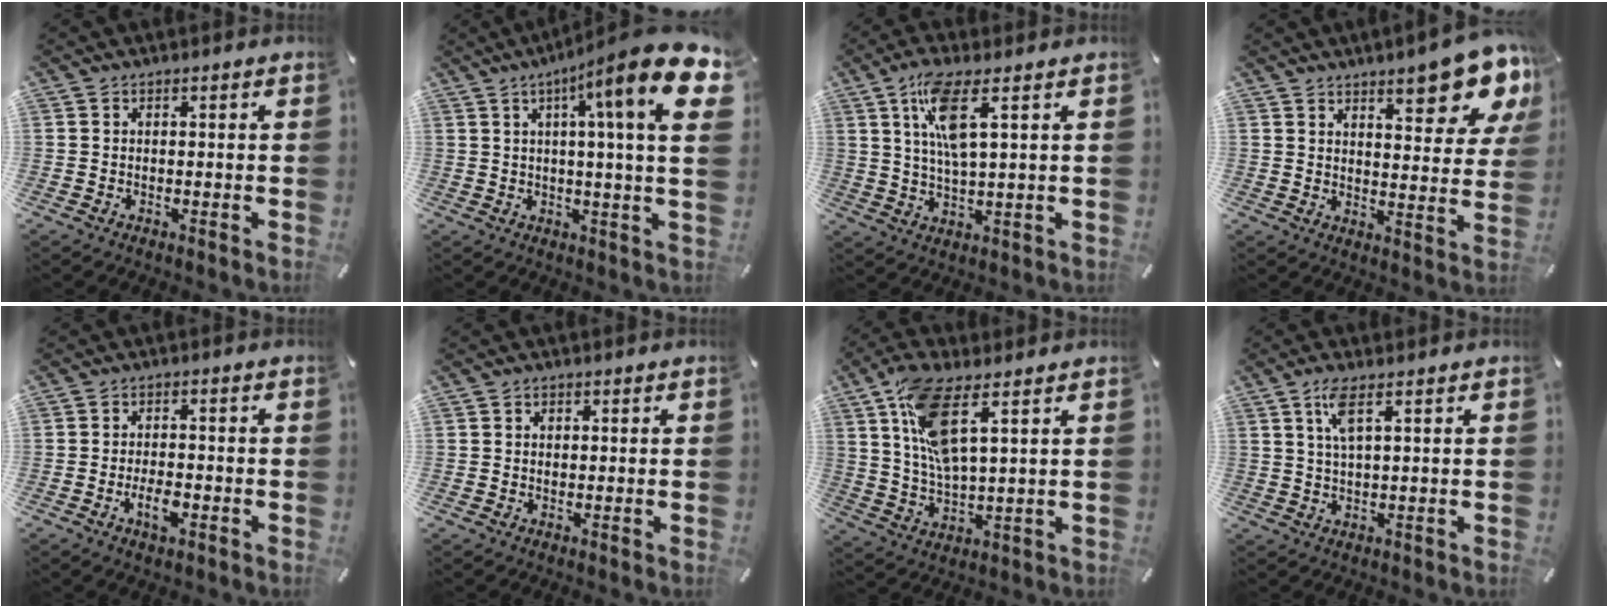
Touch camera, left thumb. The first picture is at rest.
{"total": 18.5, "force": [7.1, 1.4, 17.1], "torque": [-0.260, -0.047, 0.089]}
{"total": 9.3, "force": [3.8, 2.3, 8.2], "torque": [-0.166, -0.003, 0.062]}
{"total": 13.9, "force": [9.7, 4.6, 8.8], "torque": [-0.104, -0.064, 0.159]}
{"total": 4.8, "force": [-2.0, 2.2, 3.8], "torque": [-0.074, 0.007, -0.035]}
{"total": 1.1, "force": [0.2, 1.0, 0.4], "torque": [-0.001, 0.003, 0.000]}
{"total": 12.5, "force": [5.7, 4.1, 10.4], "torque": [-0.219, -0.015, 0.100]}
{"total": 5.5, "force": [2.6, 1.4, 4.7], "torque": [-0.101, 0.005, 0.044]}